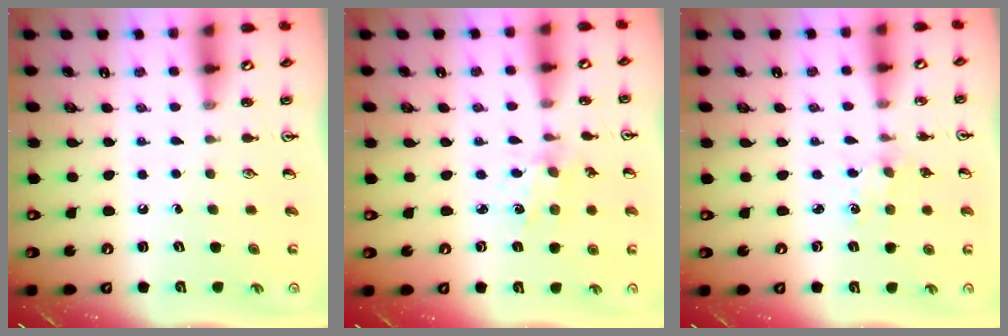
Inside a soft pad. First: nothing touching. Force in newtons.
{"total": 1.7, "press": 1.6, "slide": 0.3}
{"total": 2.0, "press": 2.0, "slide": 0.3}